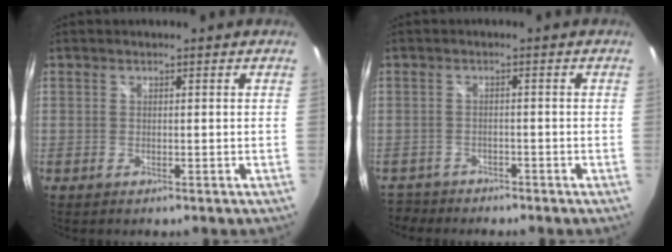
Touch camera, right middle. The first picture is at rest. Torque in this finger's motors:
{"motor_torque": [-0.25, -0.27, -0.08, -0.01]}